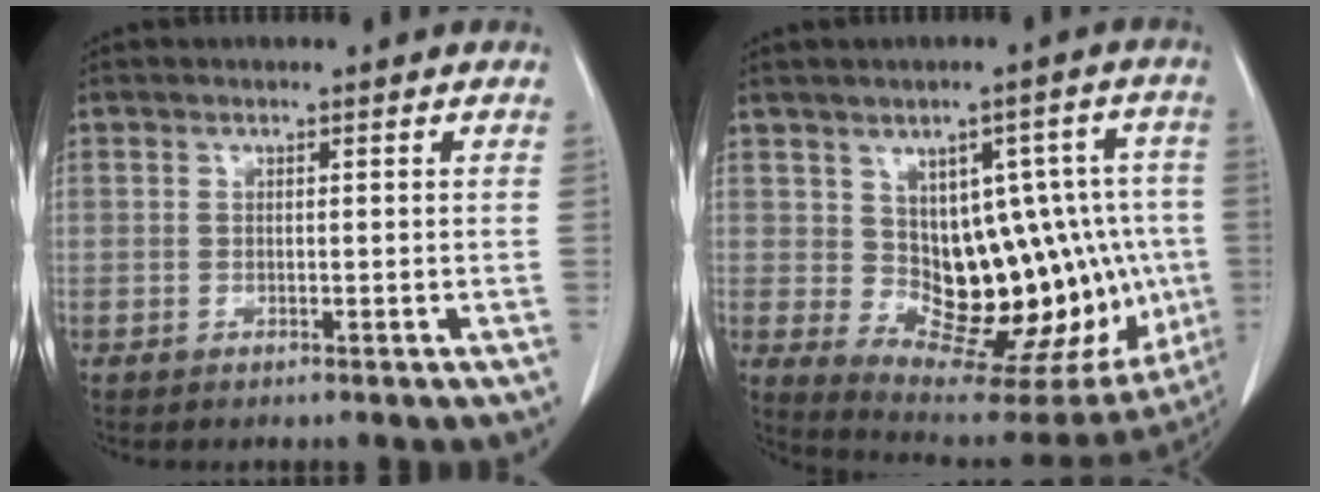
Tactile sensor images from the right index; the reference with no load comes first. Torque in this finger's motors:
{"motor_torque": [1.61, -0.15, 0.34, 0.08]}